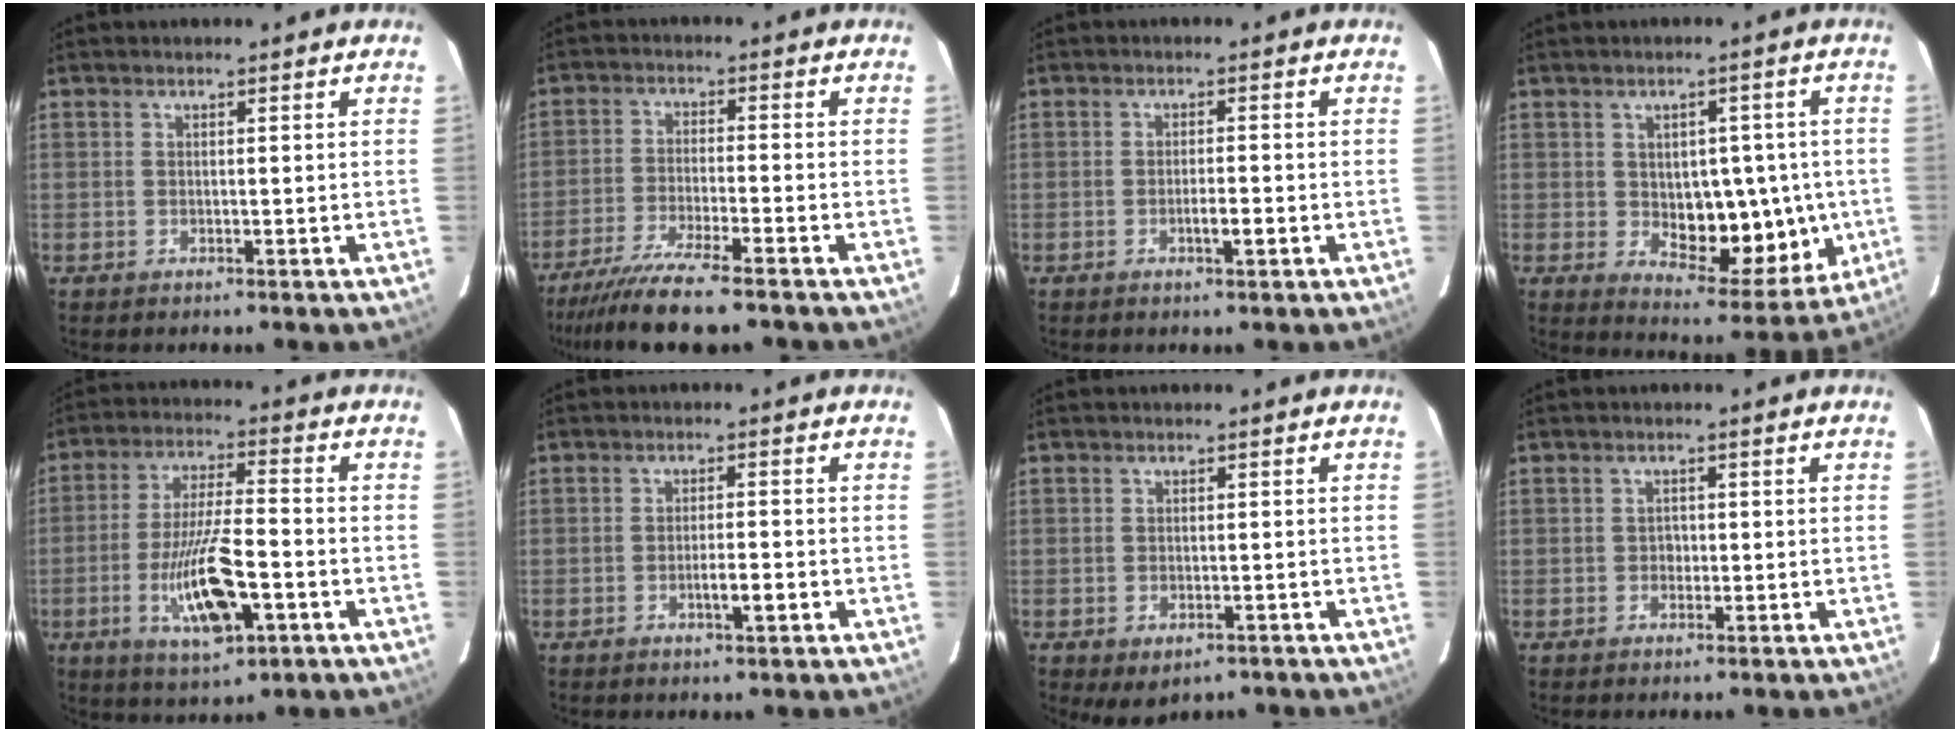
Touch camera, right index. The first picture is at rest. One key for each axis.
{"total": 10.8, "fx": -8.9, "fy": -0.2, "fz": 6.1, "tx": -0.096, "ty": -0.032, "tz": -0.147}
{"total": 2.4, "fx": -0.9, "fy": 0.3, "fz": 2.2, "tx": -0.037, "ty": 0.000, "tz": -0.016}
{"total": 12.3, "fx": -0.9, "fy": 6.9, "fz": 10.2, "tx": -0.121, "ty": 0.007, "tz": 0.009}
{"total": 12.6, "fx": -4.2, "fy": 2.8, "fz": 11.6, "tx": -0.219, "ty": -0.008, "tz": -0.068}
{"total": 3.2, "fx": -1.2, "fy": 0.4, "fz": 2.9, "tx": -0.048, "ty": 0.001, "tz": -0.019}
{"total": 3.4, "fx": -2.0, "fy": 2.0, "fz": 1.8, "tx": -0.024, "ty": -0.004, "tz": -0.016}
{"total": 1.1, "fx": -0.2, "fy": 0.9, "fz": 0.5, "tx": -0.007, "ty": 0.004, "tz": -0.004}